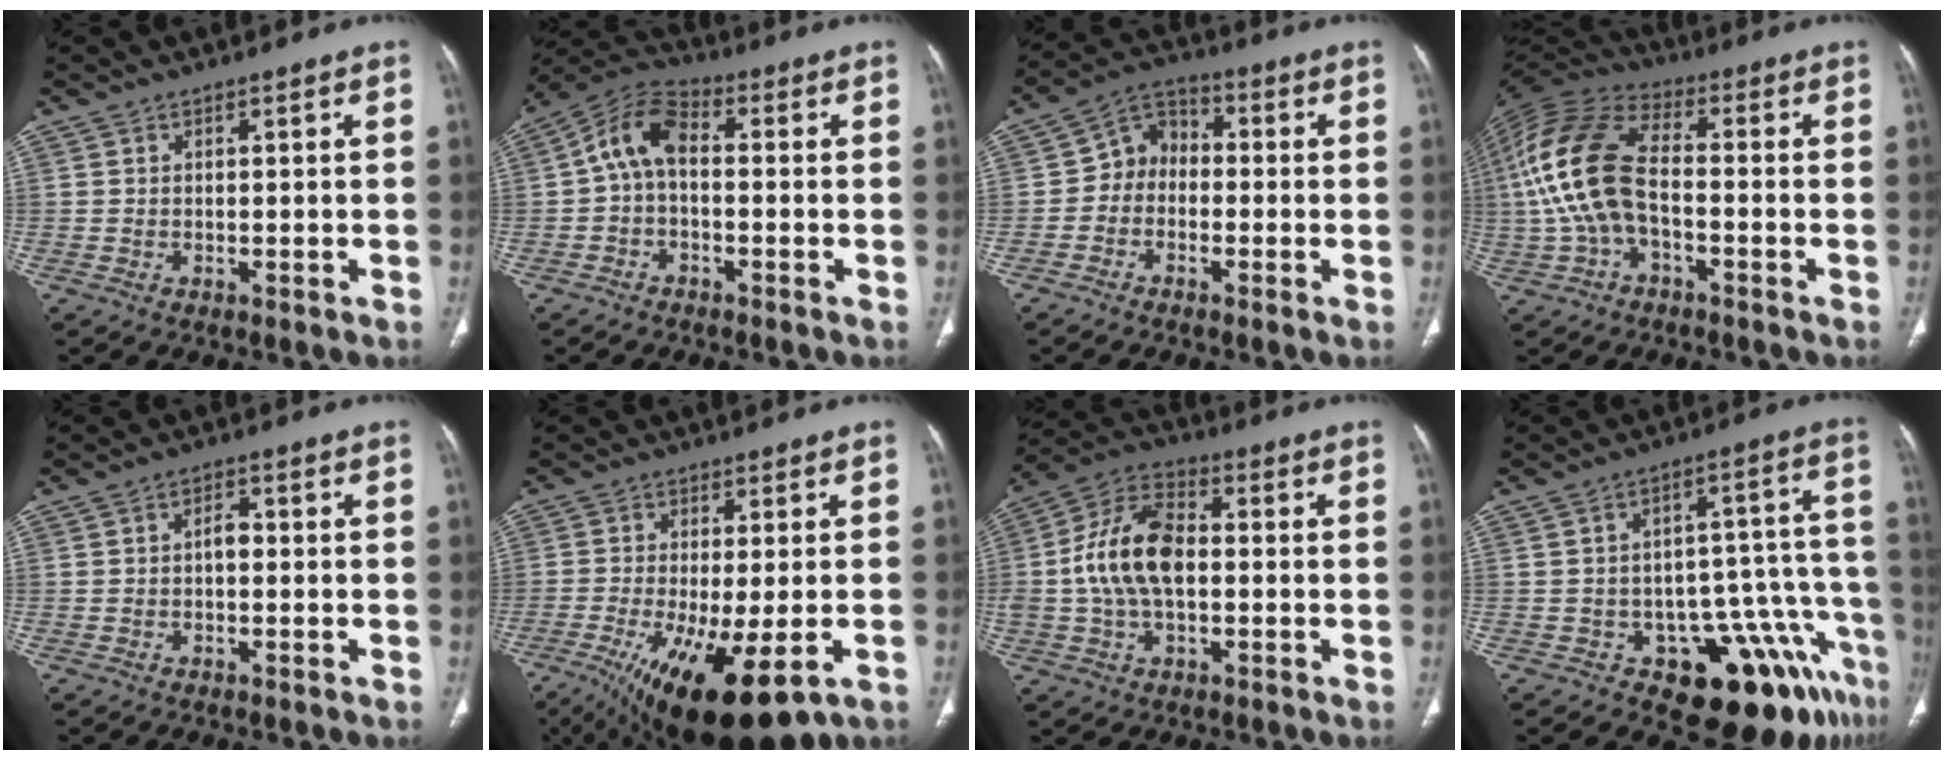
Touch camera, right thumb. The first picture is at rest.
{"total": 8.8, "force": [0.1, 5.2, 7.2], "torque": [-0.128, 0.032, -0.014]}
{"total": 6.7, "force": [-1.3, 5.5, 3.6], "torque": [-0.032, 0.031, -0.044]}
{"total": 16.1, "force": [-1.9, 8.8, 13.3], "torque": [-0.291, 0.035, -0.042]}
{"total": 2.3, "force": [-0.3, 1.4, 1.8], "torque": [-0.022, 0.008, -0.008]}
{"total": 17.4, "force": [-7.6, 5.8, 14.6], "torque": [-0.249, -0.021, -0.109]}
{"total": 13.7, "force": [-0.2, 8.0, 11.1], "torque": [-0.207, 0.032, -0.012]}
{"total": 16.5, "force": [-10.0, 6.9, 11.1], "torque": [-0.060, 0.100, -0.128]}